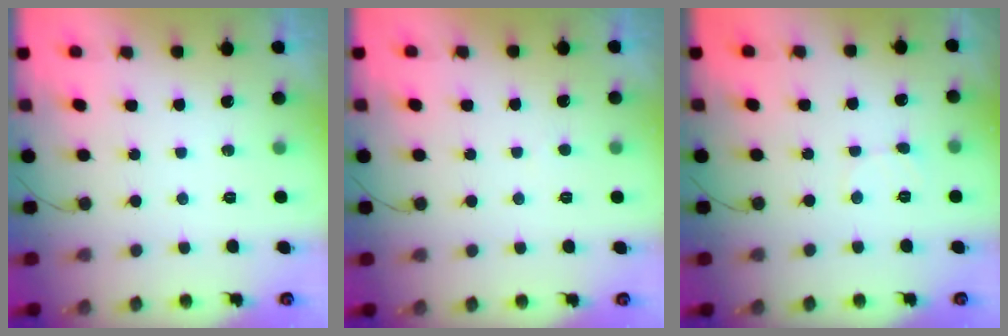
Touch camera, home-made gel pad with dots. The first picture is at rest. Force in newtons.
{"total": 1.4, "press": 1.4, "slide": 0.2}
{"total": 2.9, "press": 2.9, "slide": 0.3}